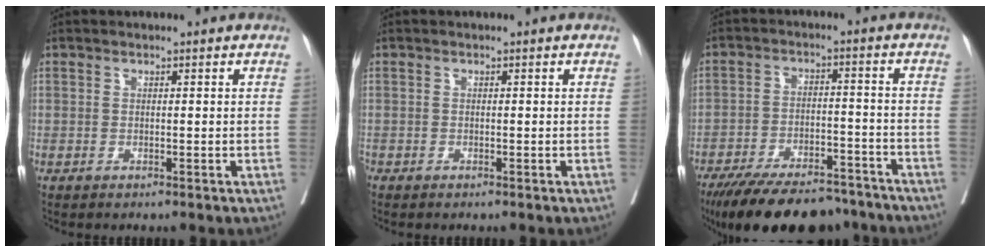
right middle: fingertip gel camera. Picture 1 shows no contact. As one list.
[{"total": 0.0}, {"total": 18.5, "force": [-15.6, 5.8, 8.1], "torque": [-0.135, -0.007, -0.231]}]